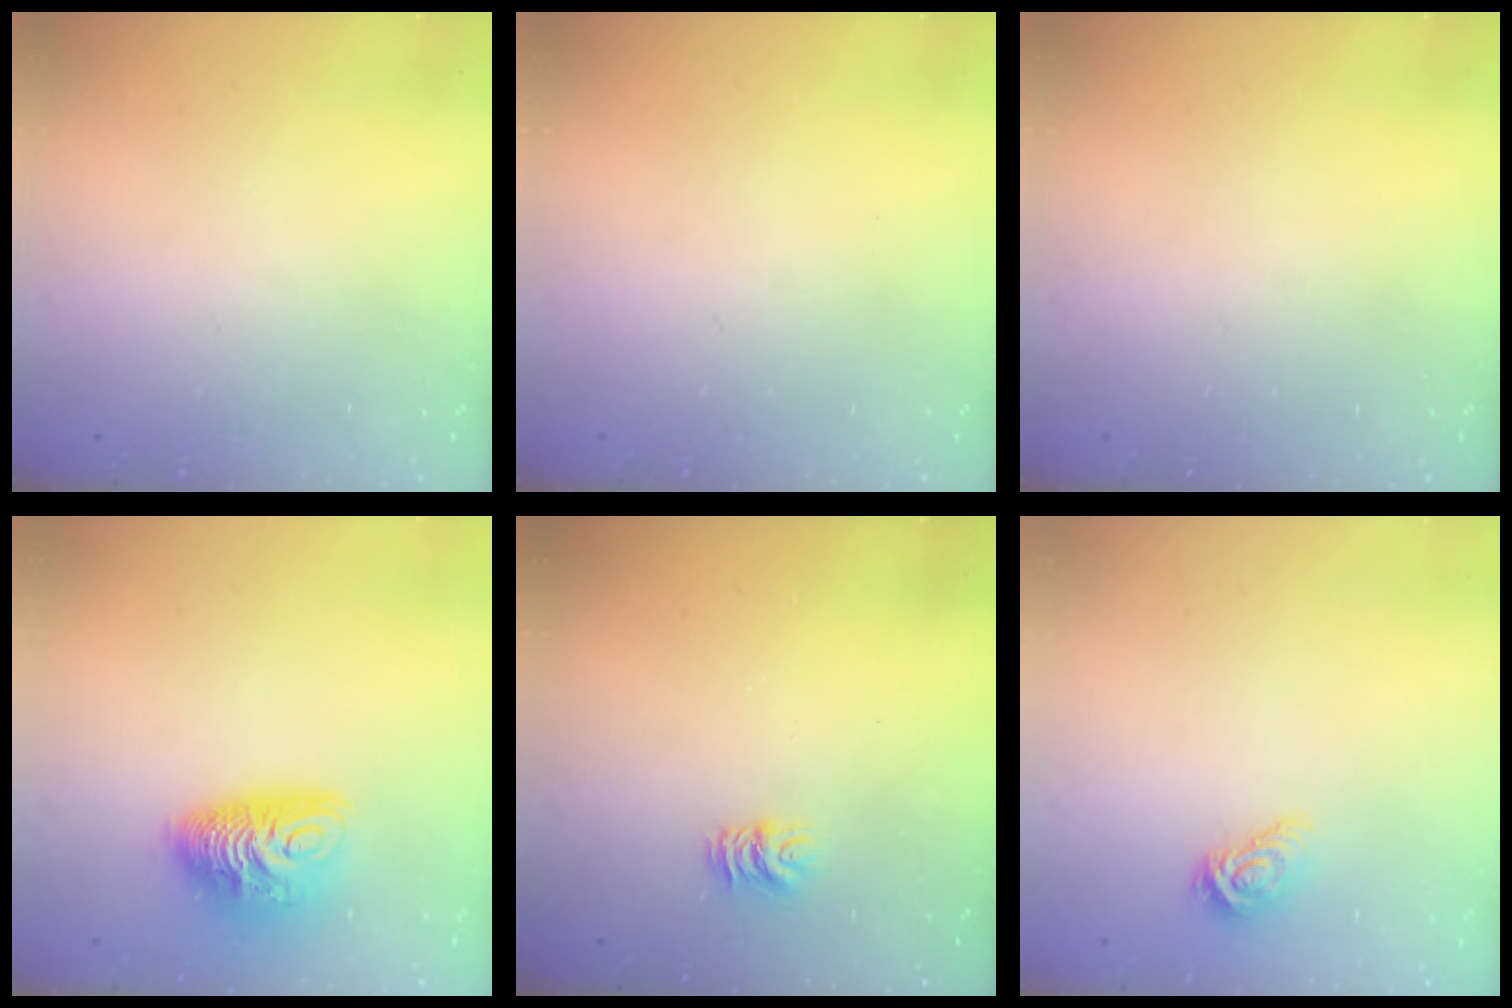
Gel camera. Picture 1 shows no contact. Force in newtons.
{"total": 0.0}
{"total": 0.0}
{"total": 10.2, "press": 10.2, "slide": 0.7}
{"total": 5.3, "press": 5.3, "slide": 0.3}
{"total": 7.5, "press": 7.5, "slide": 0.3}